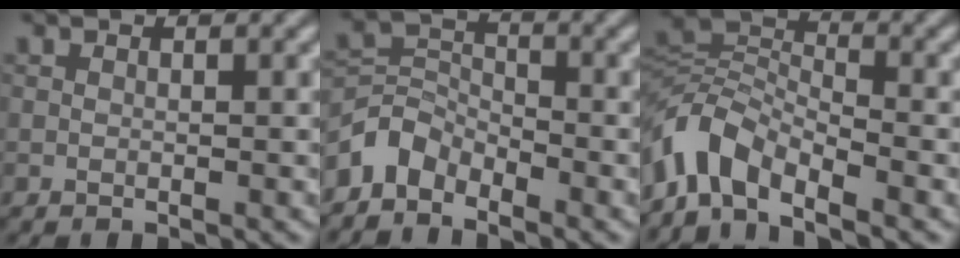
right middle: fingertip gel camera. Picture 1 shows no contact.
{"total": 3.4, "force": [-2.8, 1.7, 0.7], "torque": [-0.012, 0.008, -0.069]}
{"total": 5.8, "force": [-4.0, 2.5, 3.3], "torque": [-0.053, 0.004, -0.092]}